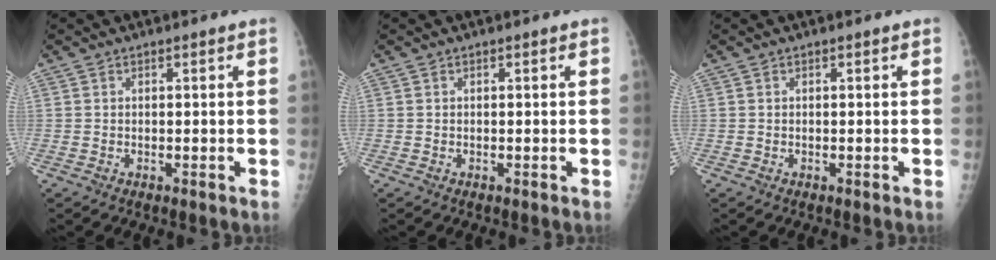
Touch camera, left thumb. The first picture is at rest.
{"total": 0.0}
{"total": 0.0}